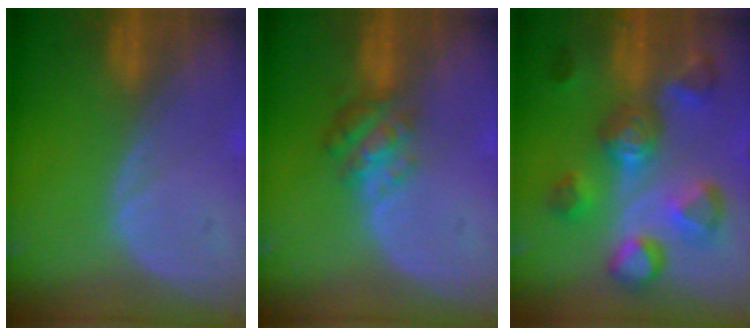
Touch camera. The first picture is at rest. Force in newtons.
{"total": 4.8, "press": 4.4, "slide": 1.9}
{"total": 10.0, "press": 9.8, "slide": 2.1}